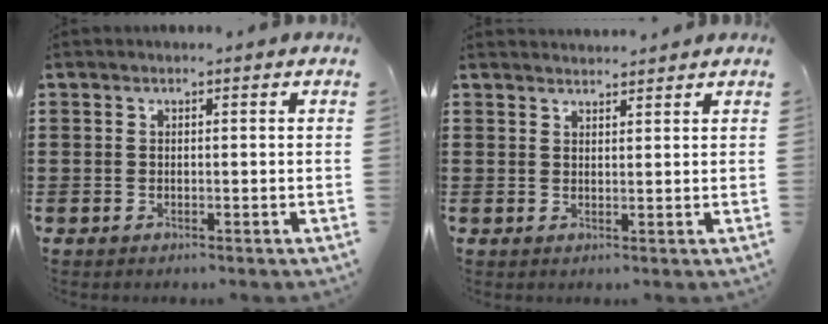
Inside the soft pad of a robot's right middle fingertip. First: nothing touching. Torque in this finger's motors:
{"motor_torque": [0.00, 0.00, 0.00, -0.01]}